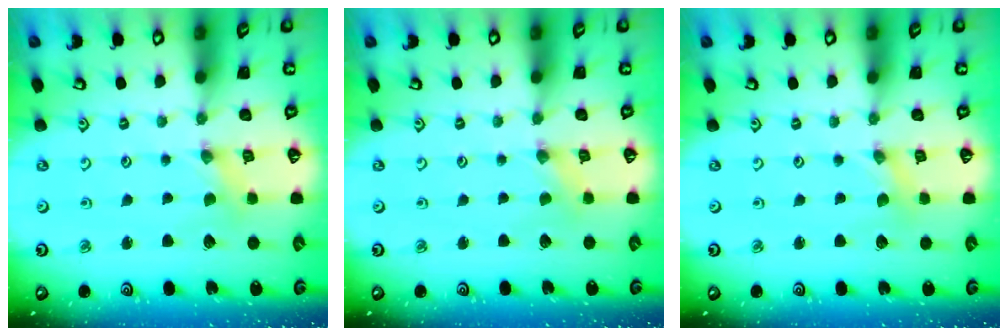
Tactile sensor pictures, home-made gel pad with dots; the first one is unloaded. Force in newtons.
{"total": 0.0}
{"total": 0.0}